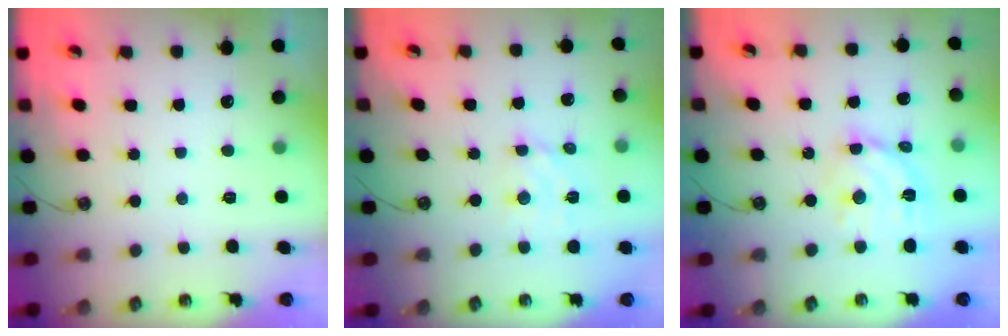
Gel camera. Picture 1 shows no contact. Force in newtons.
{"total": 5.2, "press": 5.2, "slide": 0.3}
{"total": 12.6, "press": 12.5, "slide": 1.0}